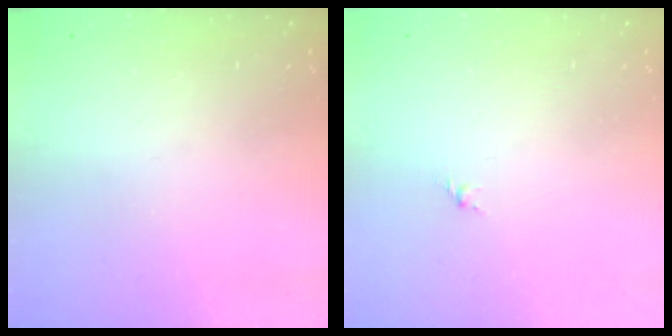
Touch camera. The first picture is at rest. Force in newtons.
{"total": 1.6, "press": 1.5, "slide": 0.6}